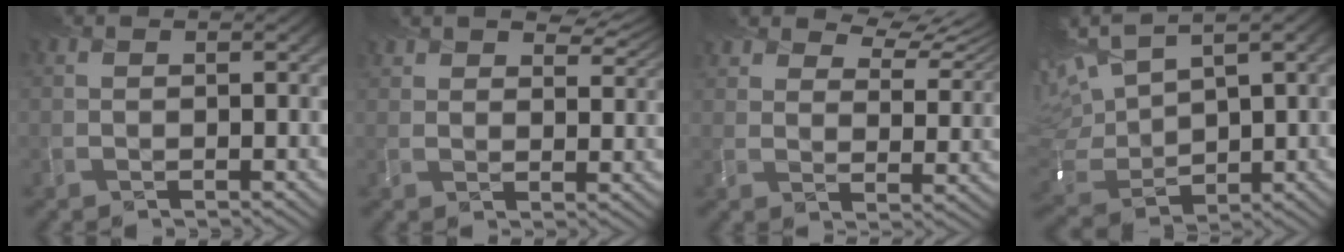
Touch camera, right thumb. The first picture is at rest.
{"total": 4.7, "force": [3.6, 1.9, 2.3], "torque": [-0.034, -0.004, 0.065]}
{"total": 7.8, "force": [6.5, 2.8, 3.5], "torque": [-0.067, 0.005, 0.106]}
{"total": 10.6, "force": [4.8, 5.2, 7.9], "torque": [-0.228, 0.008, 0.098]}